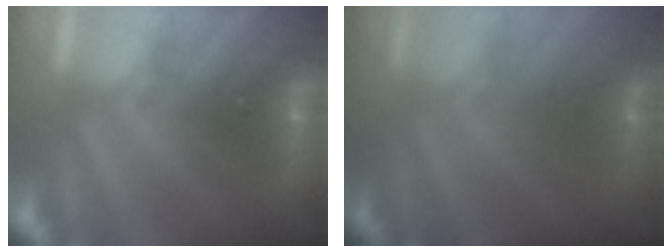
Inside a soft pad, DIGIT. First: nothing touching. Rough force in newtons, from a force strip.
{"total": 1.0}